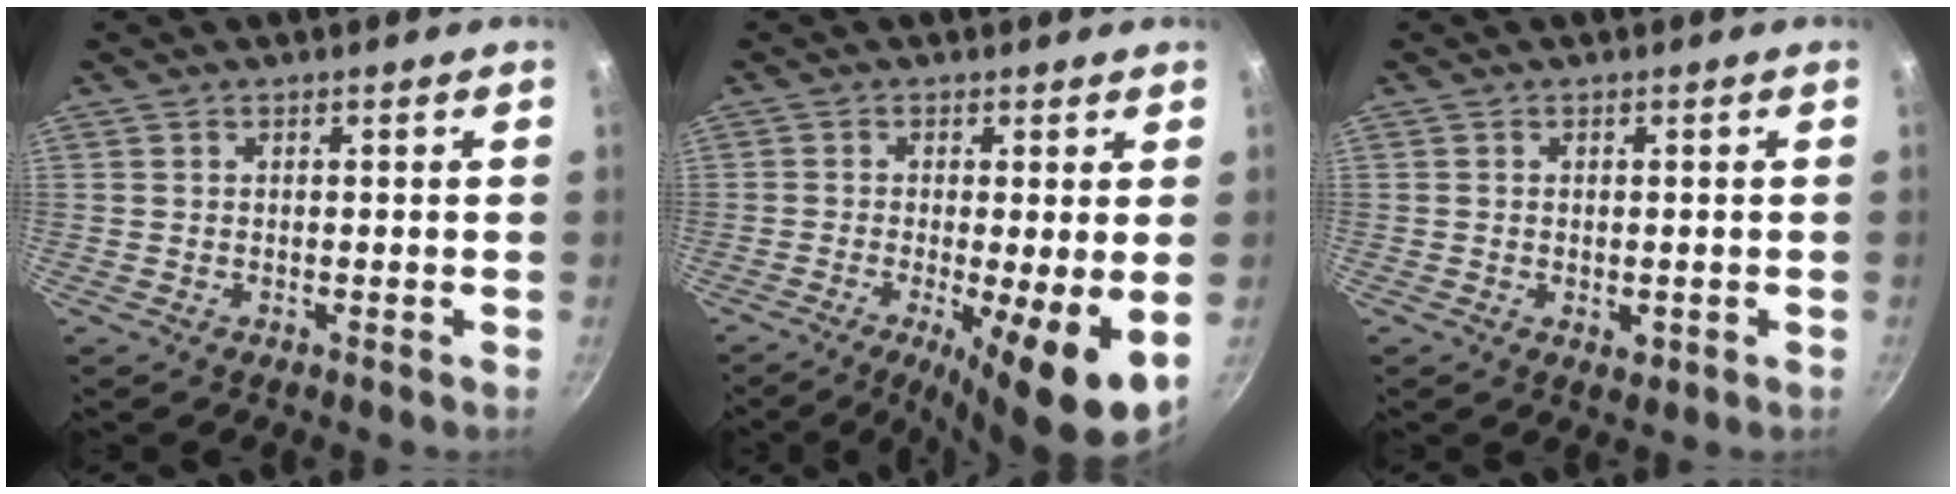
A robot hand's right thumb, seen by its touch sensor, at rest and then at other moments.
{"total": 10.3, "force": [-2.2, 1.8, 9.9], "torque": [-0.163, -0.012, -0.032]}
{"total": 1.9, "force": [-0.4, 1.2, 1.5], "torque": [-0.020, -0.005, -0.004]}